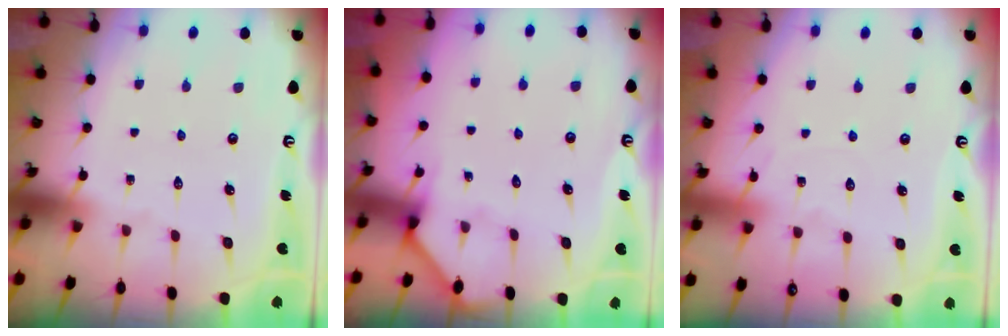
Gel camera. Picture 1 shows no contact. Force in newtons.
{"total": 2.5, "press": 2.5, "slide": 0.1}
{"total": 3.3, "press": 3.3, "slide": 0.4}